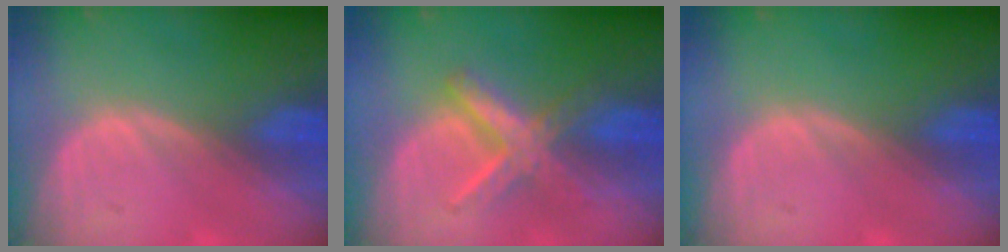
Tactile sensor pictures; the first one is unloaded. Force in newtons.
{"total": 6.3, "press": 6.3, "slide": 0.2}
{"total": 0.0}